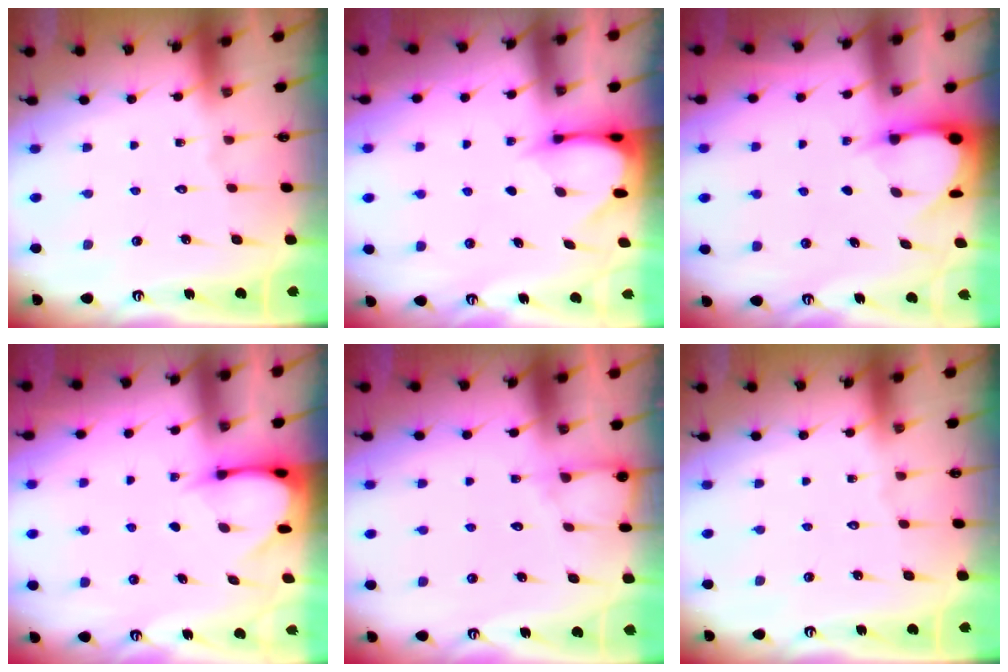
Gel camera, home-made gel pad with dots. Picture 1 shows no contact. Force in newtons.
{"total": 3.5, "press": 3.5, "slide": 0.2}
{"total": 3.1, "press": 3.1, "slide": 0.1}
{"total": 3.5, "press": 3.5, "slide": 0.4}
{"total": 5.3, "press": 5.3, "slide": 0.5}
{"total": 0.0}